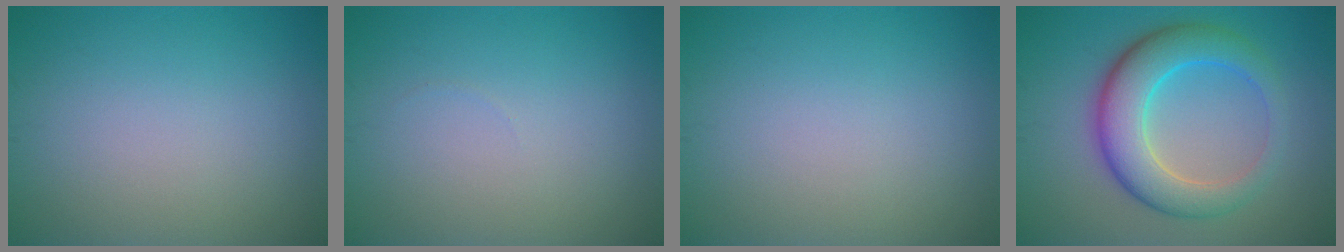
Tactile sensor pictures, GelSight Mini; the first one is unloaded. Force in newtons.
{"total": 0.0}
{"total": 0.0}
{"total": 7.1, "press": 7.1, "slide": 0.2}